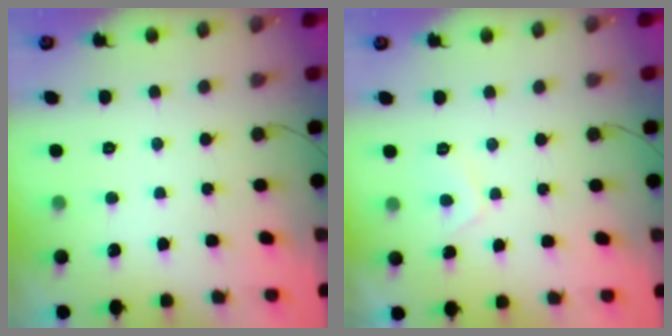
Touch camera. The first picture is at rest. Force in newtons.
{"total": 1.9, "press": 1.8, "slide": 0.7}